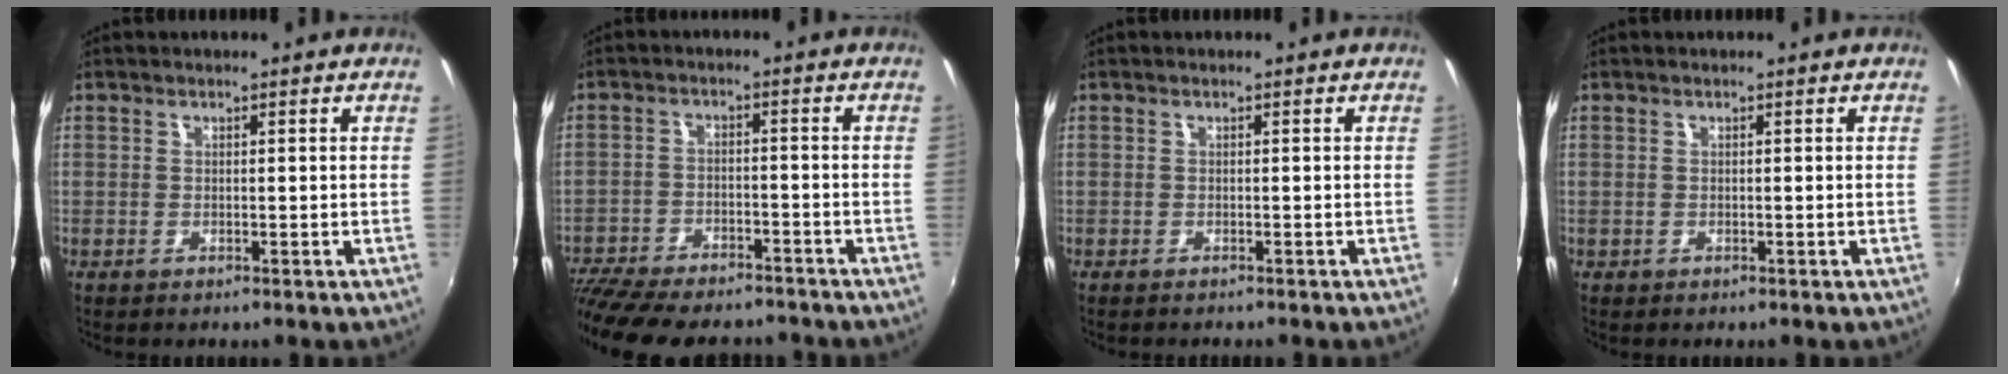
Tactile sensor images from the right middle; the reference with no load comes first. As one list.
[{"total": 18.0, "force": [-15.1, 5.8, 7.9], "torque": [-0.182, -0.031, -0.234]}, {"total": 0.6, "force": [-0.6, 0.0, 0.2], "torque": [-0.002, -0.004, -0.011]}, {"total": 0.0}]